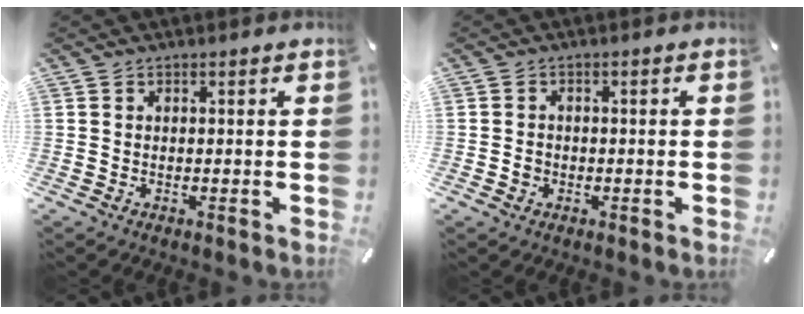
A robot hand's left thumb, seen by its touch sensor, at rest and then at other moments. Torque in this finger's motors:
{"motor_torque": [-0.23, 0.23, 0.01, -0.02, -0.02]}